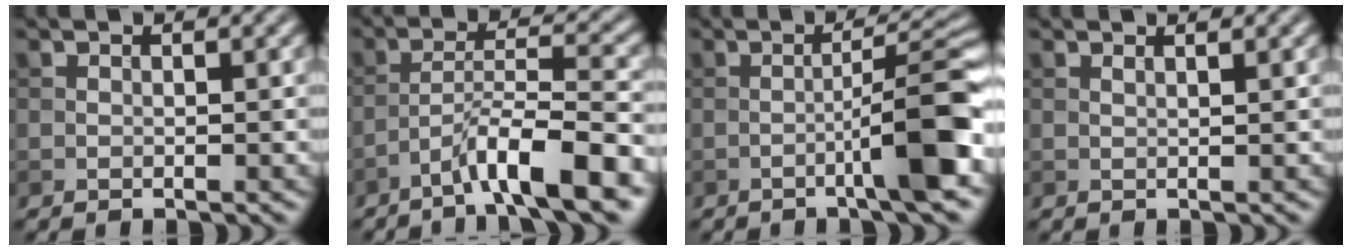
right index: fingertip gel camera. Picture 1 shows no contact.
{"total": 7.8, "force": [-4.7, 1.2, 6.0], "torque": [-0.101, 0.013, -0.081]}
{"total": 6.5, "force": [-2.2, 0.5, 6.1], "torque": [-0.086, 0.021, -0.044]}
{"total": 0.9, "force": [0.6, 0.2, 0.6], "torque": [-0.007, -0.001, 0.005]}